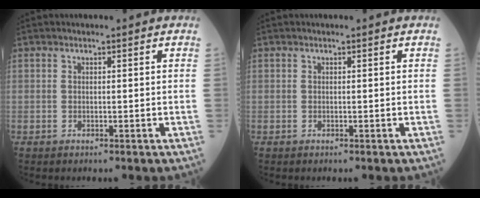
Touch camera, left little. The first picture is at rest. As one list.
[{"total": 0.0}]